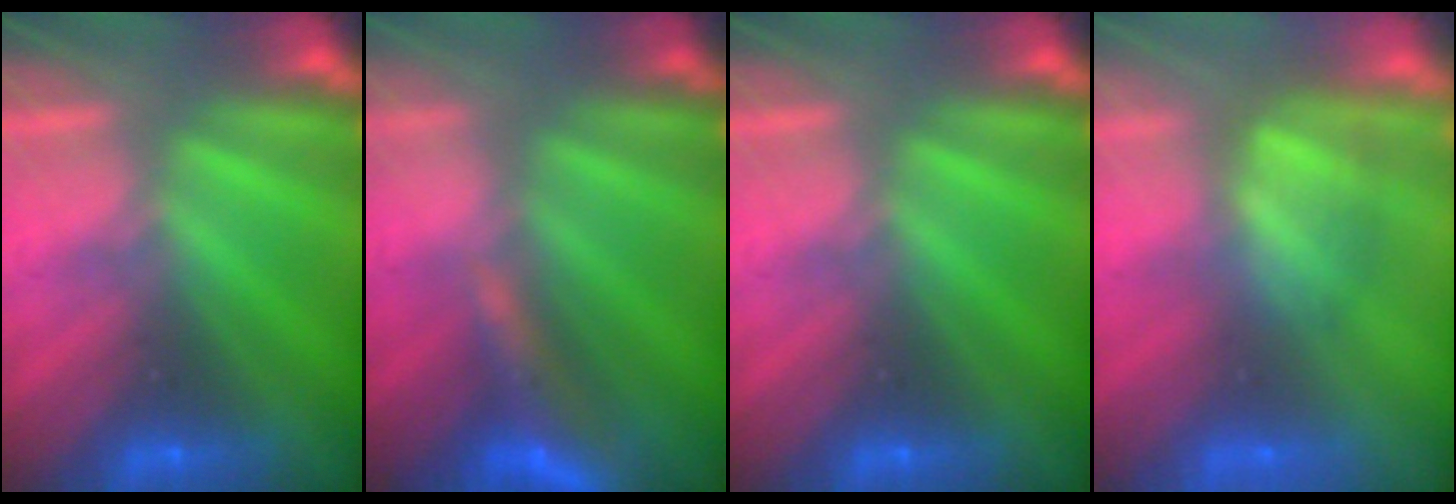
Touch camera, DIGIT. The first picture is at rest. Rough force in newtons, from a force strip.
{"total": 8.3}
{"total": 0.0}
{"total": 6.5}